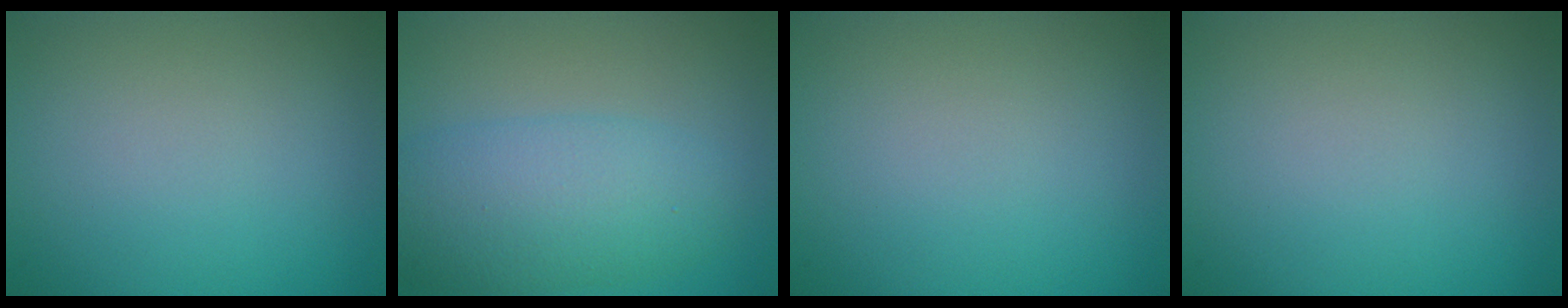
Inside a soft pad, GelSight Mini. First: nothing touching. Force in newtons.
{"total": 5.7, "press": 5.6, "slide": 0.4}
{"total": 0.0}
{"total": 0.0}